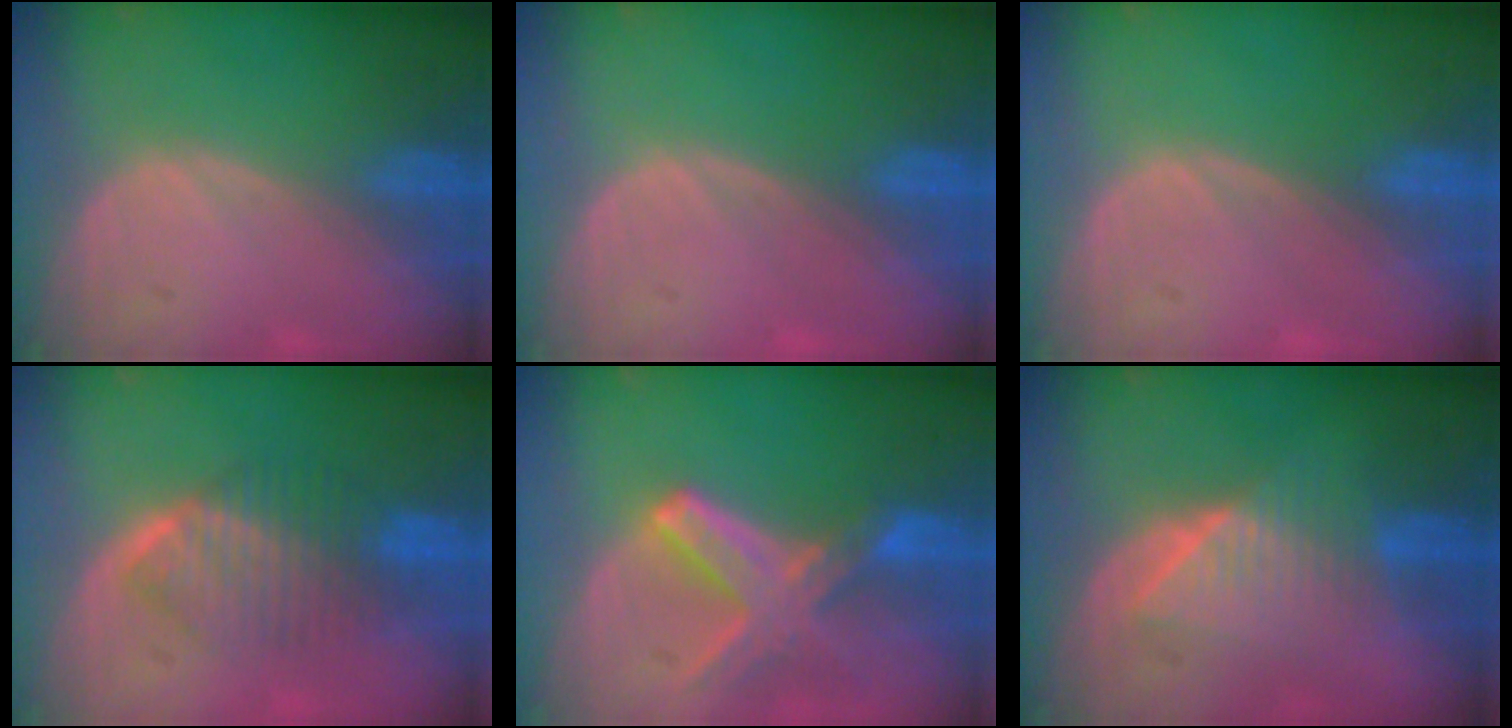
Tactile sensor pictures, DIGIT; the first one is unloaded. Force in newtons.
{"total": 0.0}
{"total": 0.0}
{"total": 6.5, "press": 6.4, "slide": 1.0}
{"total": 8.2, "press": 7.2, "slide": 4.0}
{"total": 6.4, "press": 6.3, "slide": 1.0}